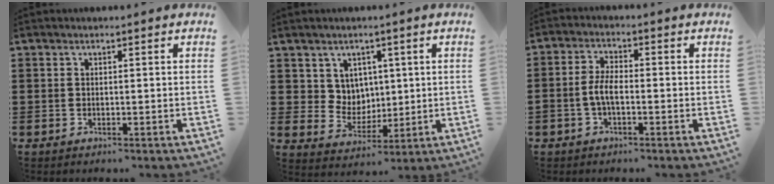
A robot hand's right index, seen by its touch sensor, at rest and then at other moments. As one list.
[{"total": 5.3, "force": [2.8, 4.4, 0.6], "torque": [-0.039, -0.001, 0.053]}, {"total": 3.9, "force": [-1.2, 1.5, 3.4], "torque": [-0.082, -0.001, -0.029]}]